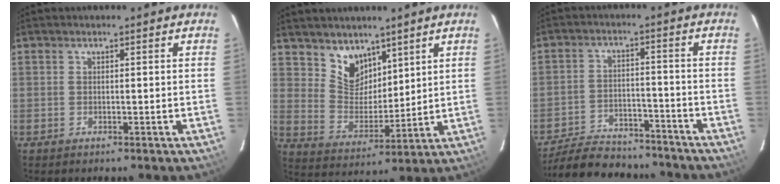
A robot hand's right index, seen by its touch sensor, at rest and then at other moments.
{"total": 8.4, "force": [6.0, 5.2, 2.6], "torque": [-0.041, -0.001, 0.124]}
{"total": 16.7, "force": [-14.6, 5.9, 5.4], "torque": [-0.132, 0.012, -0.208]}